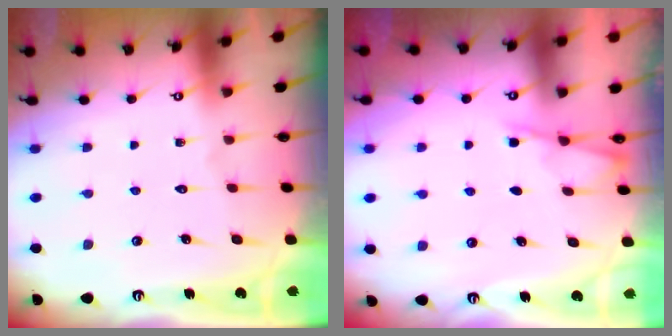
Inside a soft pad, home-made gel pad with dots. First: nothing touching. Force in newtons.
{"total": 4.2, "press": 4.2, "slide": 0.4}